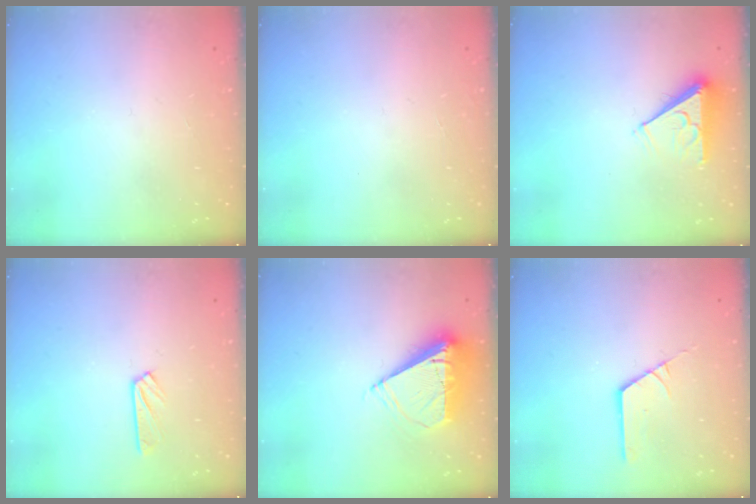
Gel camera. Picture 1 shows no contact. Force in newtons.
{"total": 0.0}
{"total": 6.0, "press": 6.0, "slide": 0.9}
{"total": 4.0, "press": 4.0, "slide": 0.4}
{"total": 9.6, "press": 9.6, "slide": 1.0}
{"total": 2.3, "press": 2.3, "slide": 0.3}